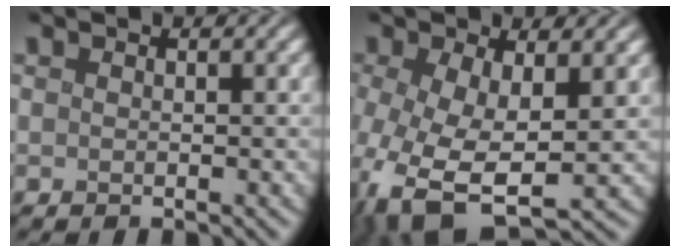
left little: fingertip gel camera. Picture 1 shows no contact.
{"total": 8.6, "force": [-2.5, 4.2, 7.1], "torque": [-0.171, -0.024, -0.038]}